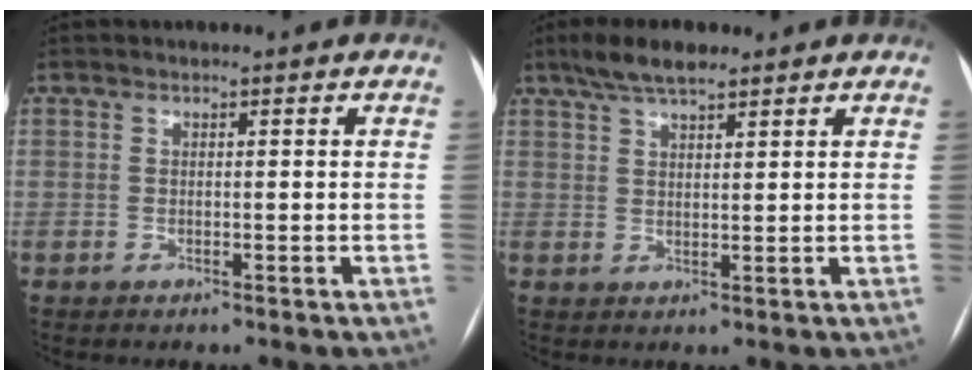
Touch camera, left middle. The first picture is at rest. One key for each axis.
{"total": 5.8, "fx": 4.4, "fy": 1.4, "fz": 3.5, "tx": -0.073, "ty": 0.017, "tz": 0.080}